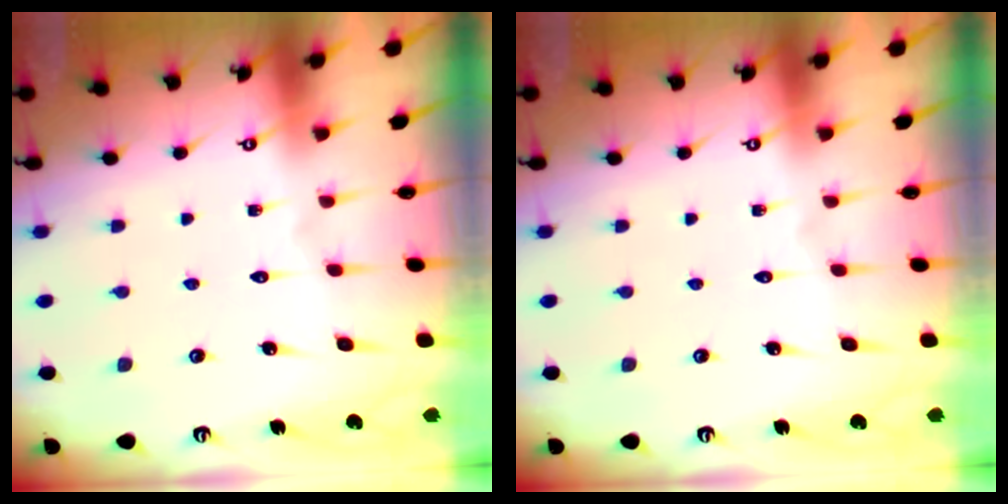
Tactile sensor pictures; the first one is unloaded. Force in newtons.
{"total": 0.0}